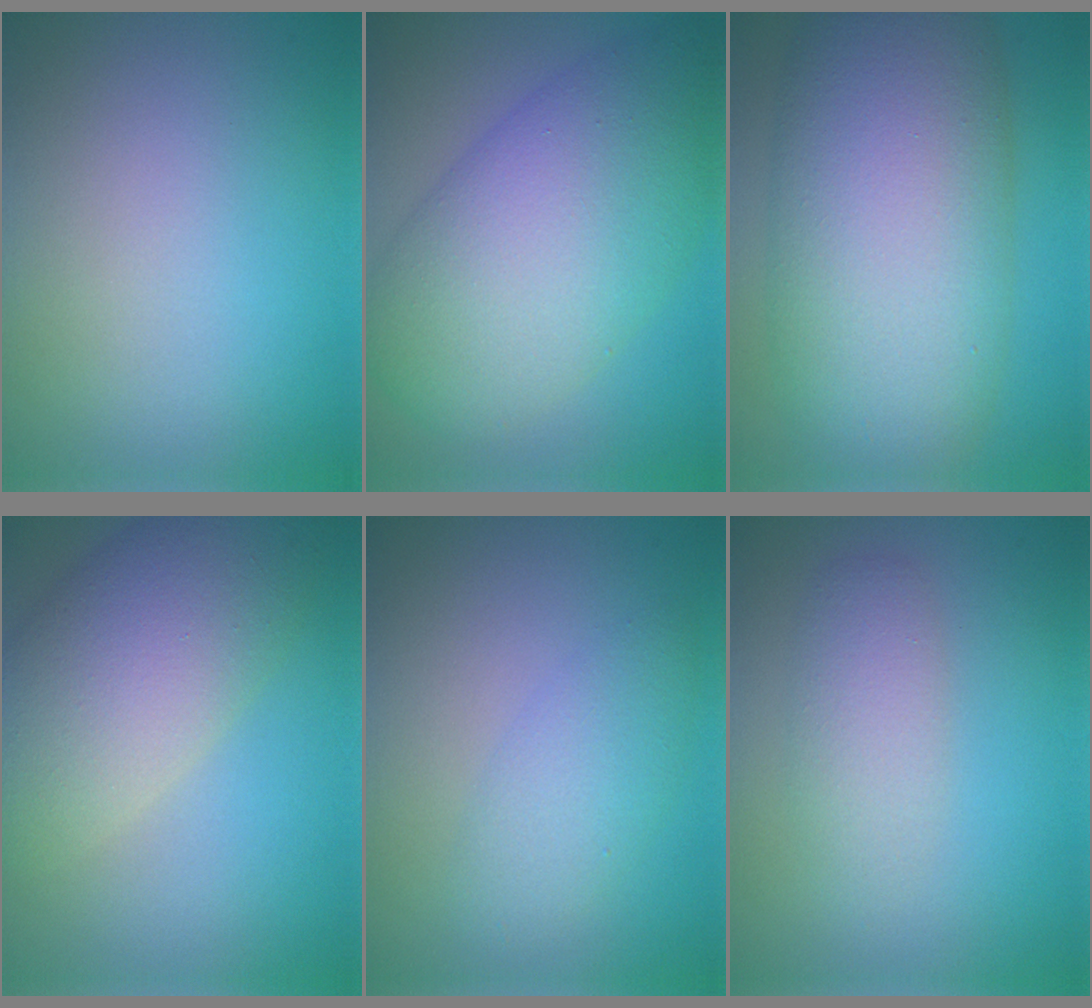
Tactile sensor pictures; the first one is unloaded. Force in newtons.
{"total": 10.8, "press": 10.8, "slide": 0.3}
{"total": 13.1, "press": 13.1, "slide": 0.5}
{"total": 8.0, "press": 8.0, "slide": 0.7}
{"total": 2.7, "press": 2.7, "slide": 0.0}
{"total": 2.7, "press": 2.7, "slide": 0.1}